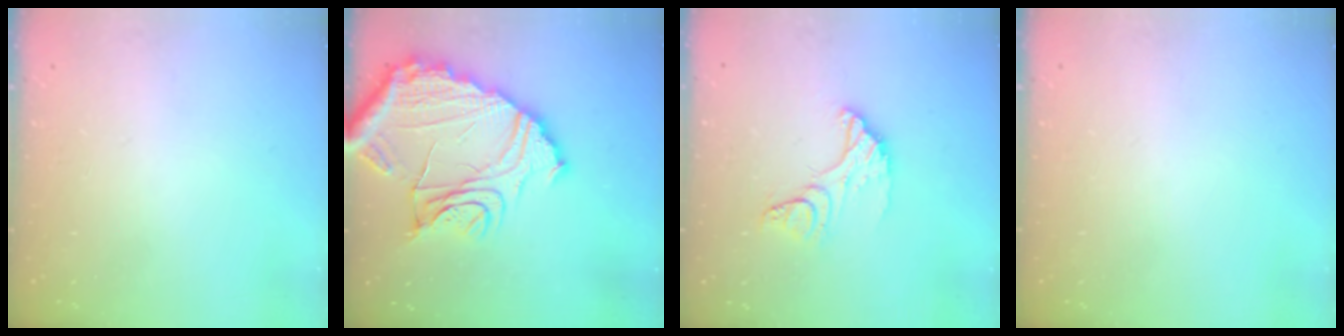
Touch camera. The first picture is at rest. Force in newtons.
{"total": 22.3, "press": 22.1, "slide": 2.6}
{"total": 11.9, "press": 11.8, "slide": 1.2}
{"total": 0.0}